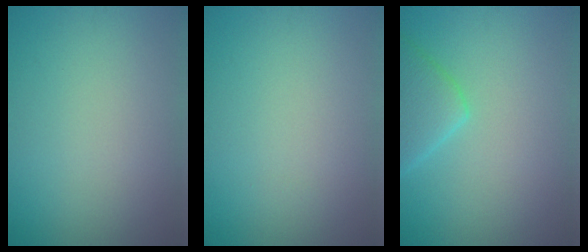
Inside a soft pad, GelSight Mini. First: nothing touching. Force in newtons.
{"total": 0.0}
{"total": 3.4, "press": 3.4, "slide": 0.3}